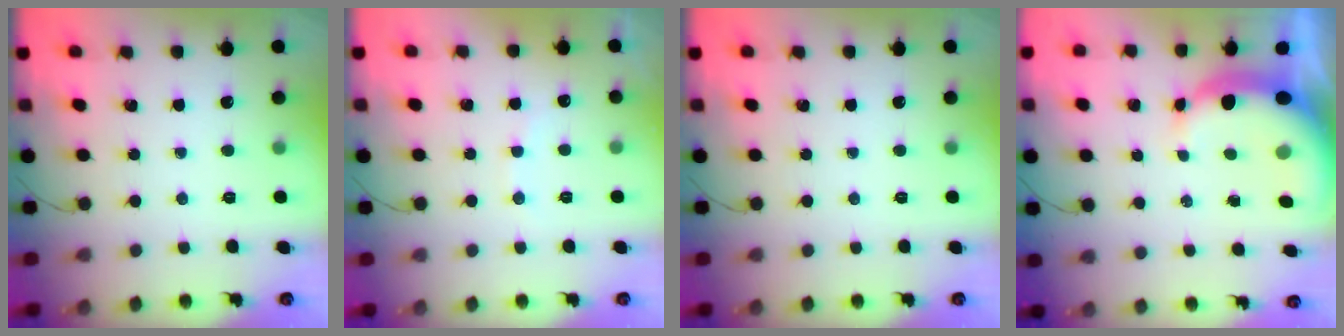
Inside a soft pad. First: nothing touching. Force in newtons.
{"total": 6.3, "press": 6.2, "slide": 1.0}
{"total": 0.0}
{"total": 9.6, "press": 9.4, "slide": 1.9}